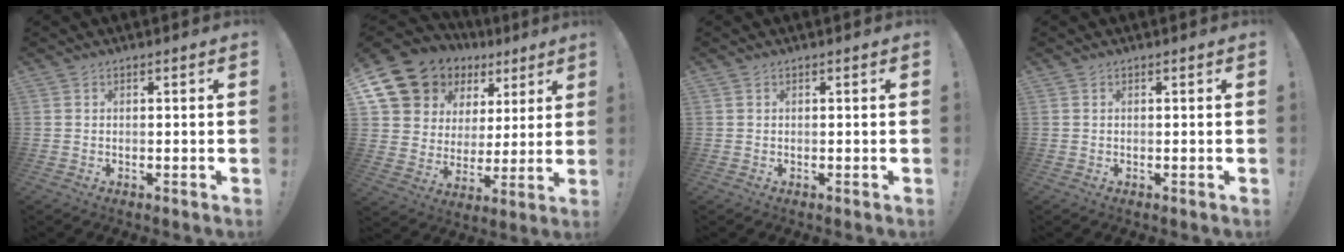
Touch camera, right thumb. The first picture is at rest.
{"total": 14.9, "force": [9.3, 10.6, 4.7], "torque": [-0.088, -0.059, 0.192]}
{"total": 0.0}
{"total": 0.0}